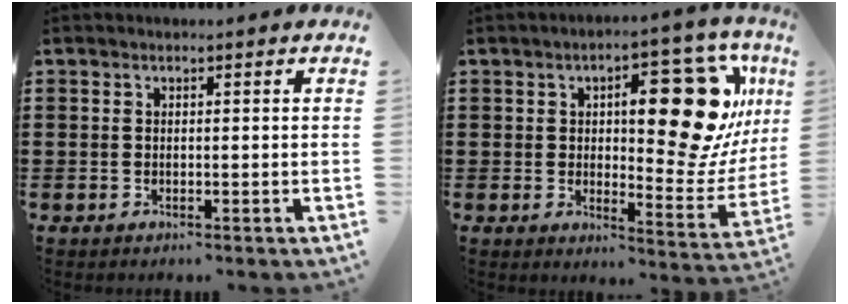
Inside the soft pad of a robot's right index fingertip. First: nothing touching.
{"total": 16.4, "force": [5.7, 6.5, 13.9], "torque": [-0.180, -0.020, 0.088]}